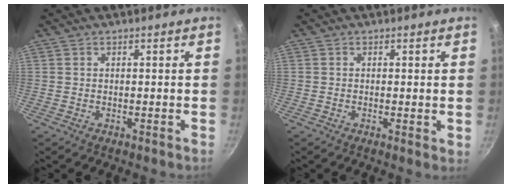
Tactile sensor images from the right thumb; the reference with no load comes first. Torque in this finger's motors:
{"motor_torque": [-0.19, 0.00, -0.43, -0.05, -0.06]}